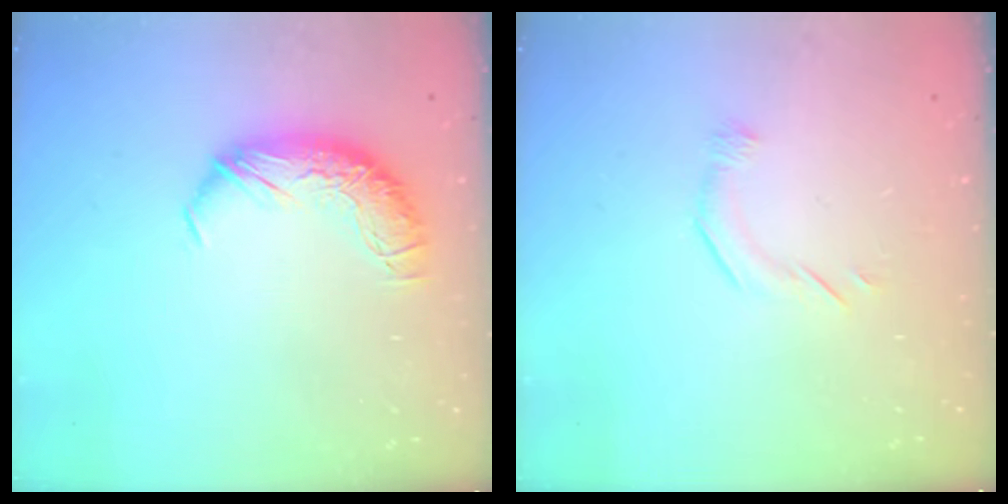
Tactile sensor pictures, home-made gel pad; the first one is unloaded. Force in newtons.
{"total": 5.9, "press": 5.8, "slide": 1.1}